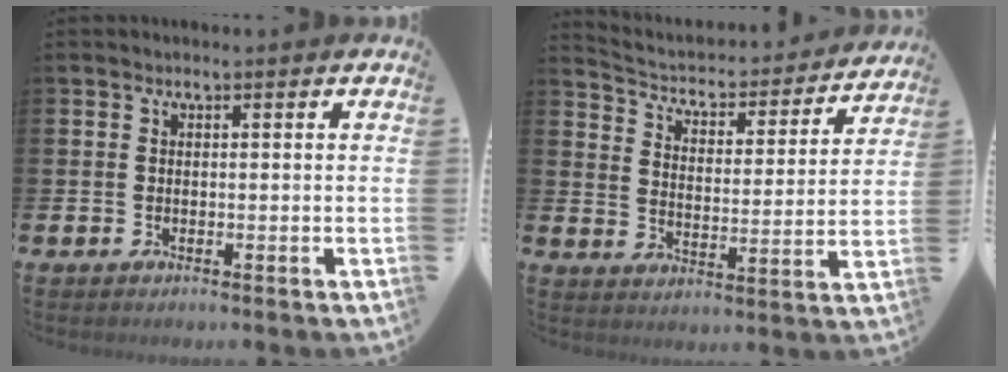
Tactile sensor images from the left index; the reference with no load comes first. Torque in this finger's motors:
{"motor_torque": [-0.54, -1.29, 0.23, 0.02]}